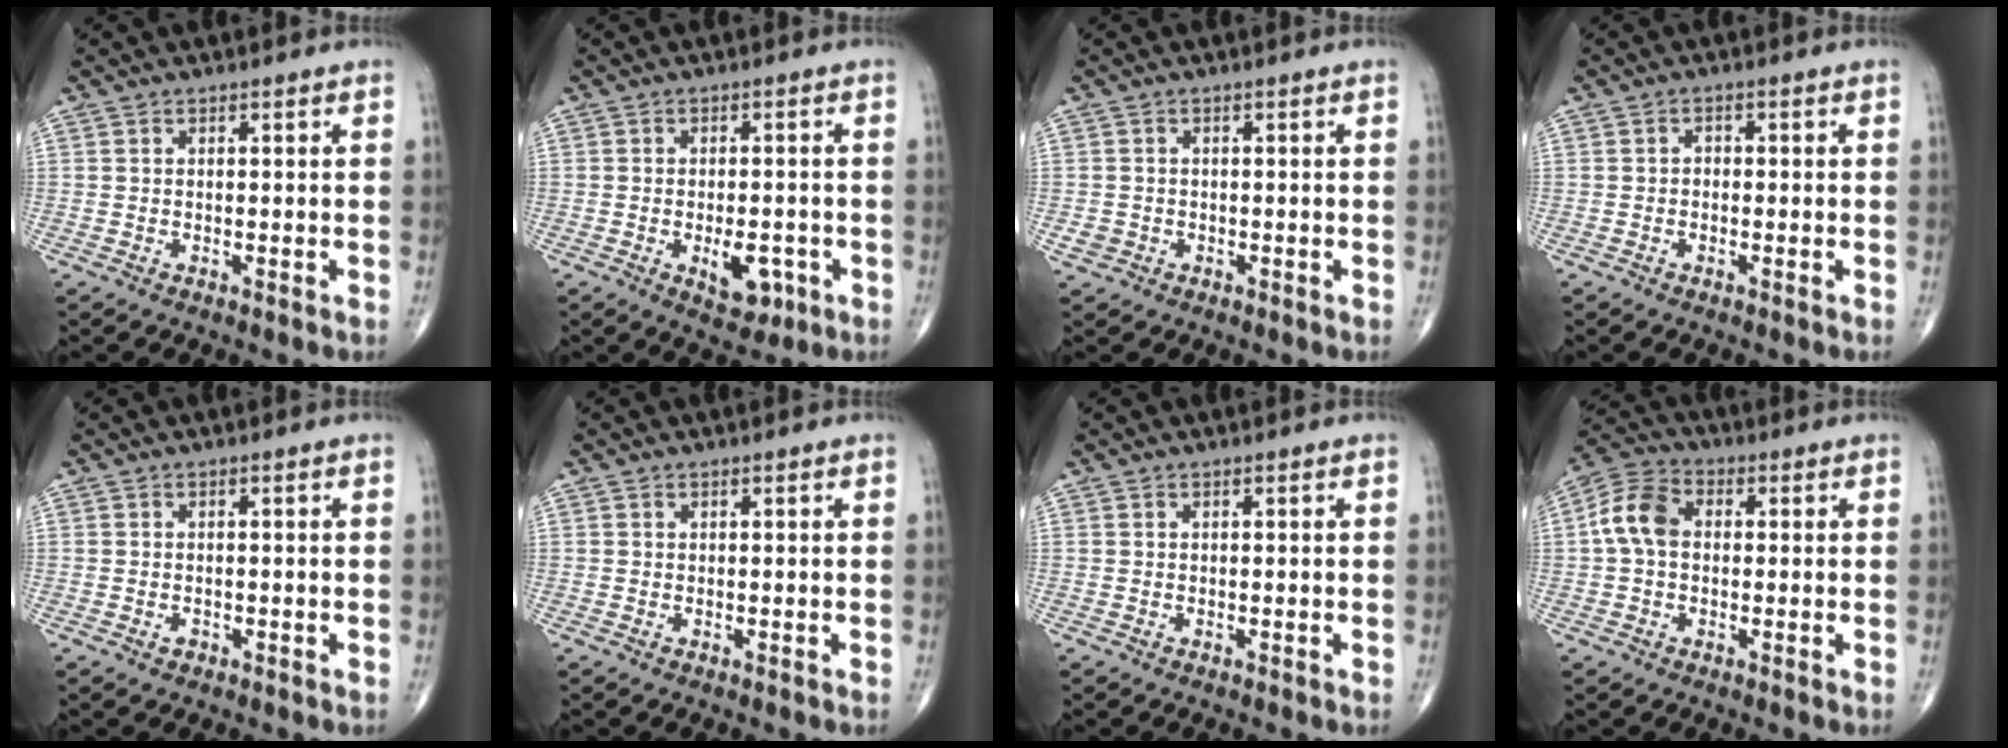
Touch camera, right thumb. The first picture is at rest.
{"total": 6.2, "force": [-2.1, 3.3, 4.8], "torque": [-0.053, 0.006, -0.022]}
{"total": 1.7, "force": [-0.5, 1.5, 0.5], "torque": [-0.003, 0.006, -0.007]}
{"total": 1.2, "force": [-0.3, 1.0, 0.7], "torque": [0.000, 0.005, -0.010]}
{"total": 0.9, "force": [-0.4, 0.6, 0.4], "torque": [-0.004, 0.003, -0.007]}
{"total": 0.0}
{"total": 0.0}
{"total": 8.2, "force": [0.4, 5.8, 5.7], "torque": [-0.110, 0.027, -0.002]}